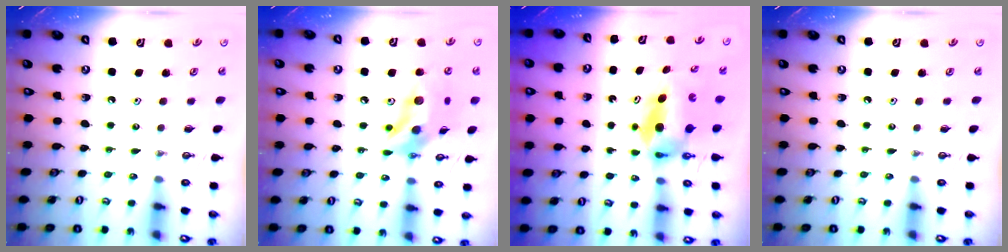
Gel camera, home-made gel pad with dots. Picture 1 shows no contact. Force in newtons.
{"total": 14.7, "press": 14.6, "slide": 1.1}
{"total": 6.4, "press": 6.0, "slide": 2.1}
{"total": 0.0}